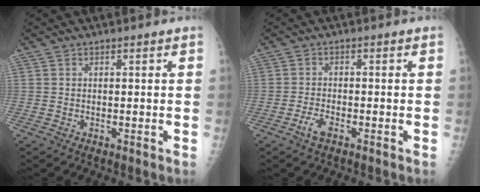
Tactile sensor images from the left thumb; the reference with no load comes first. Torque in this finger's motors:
{"motor_torque": [-0.15, 0.15, 0.14, 0.10, 0.00]}